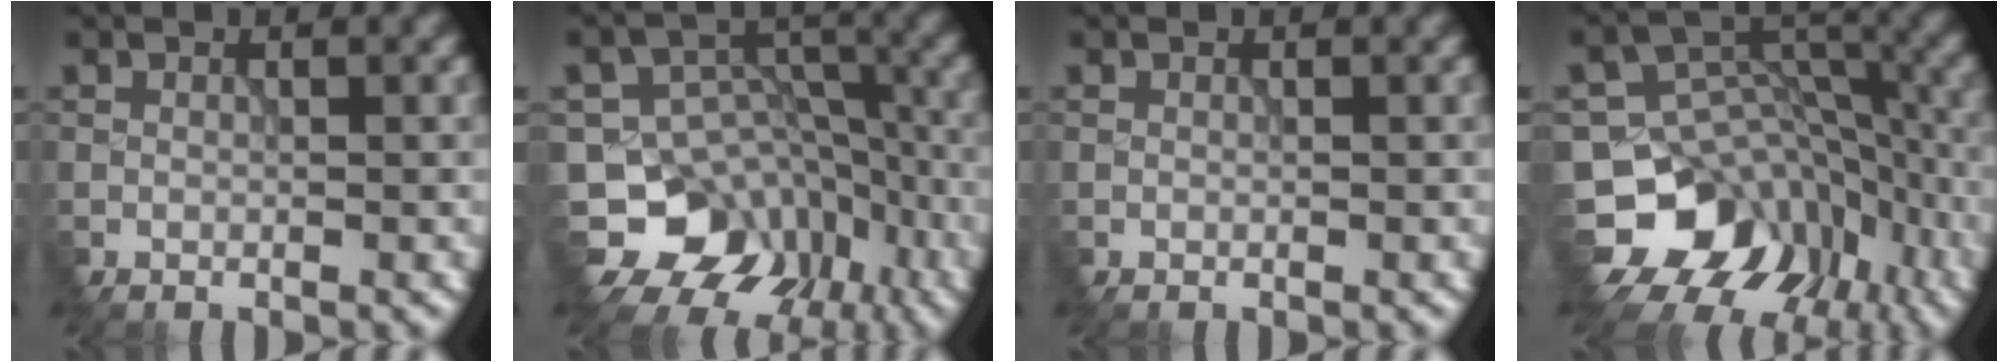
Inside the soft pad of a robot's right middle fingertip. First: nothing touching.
{"total": 10.2, "force": [-6.4, 7.5, 2.7], "torque": [-0.030, 0.011, -0.096]}
{"total": 0.0}
{"total": 11.9, "force": [-7.1, 8.7, 3.9], "torque": [-0.075, 0.009, -0.110]}